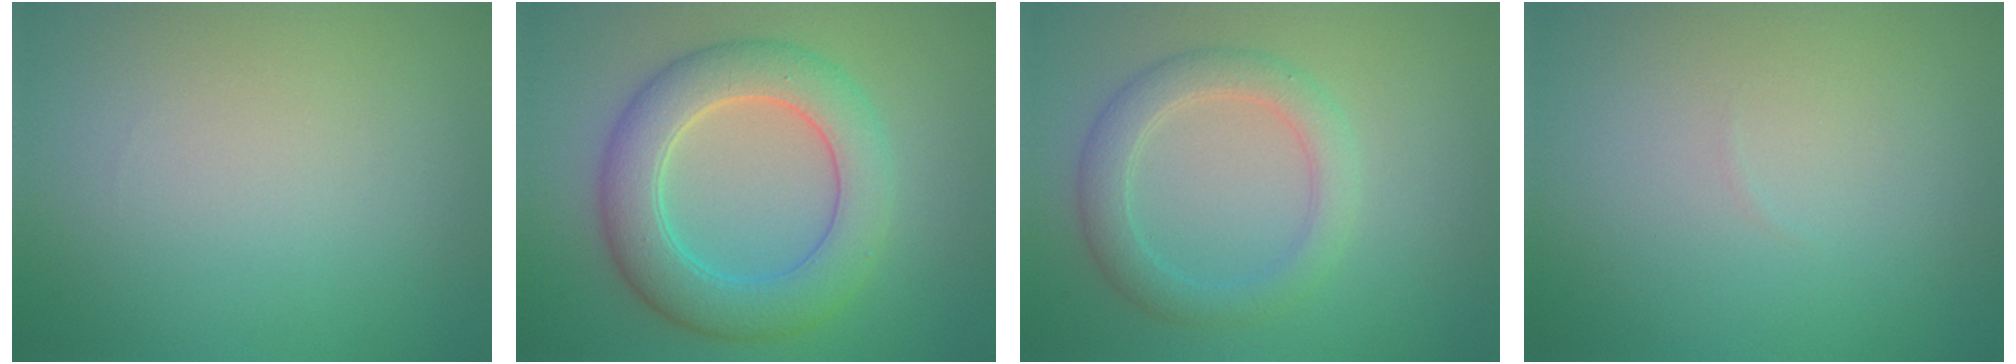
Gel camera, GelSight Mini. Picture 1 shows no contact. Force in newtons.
{"total": 6.9, "press": 6.9, "slide": 0.1}
{"total": 3.4, "press": 3.4, "slide": 0.1}
{"total": 0.0}